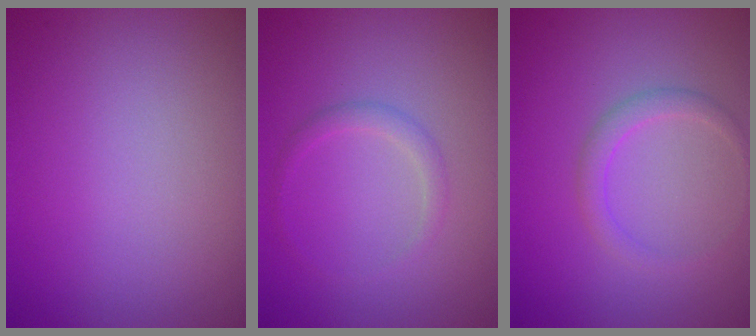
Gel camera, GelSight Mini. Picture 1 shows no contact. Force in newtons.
{"total": 1.2, "press": 1.2, "slide": 0.2}
{"total": 1.6, "press": 1.6, "slide": 0.0}